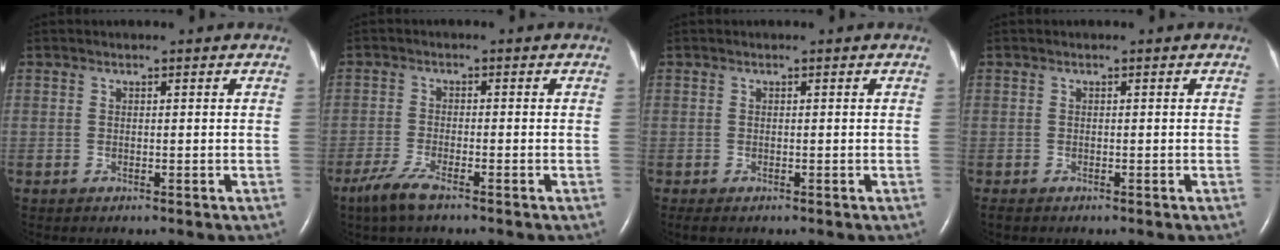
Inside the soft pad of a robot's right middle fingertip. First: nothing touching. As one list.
[{"total": 4.4, "force": [-3.1, 0.6, 3.0], "torque": [-0.076, -0.011, -0.062]}, {"total": 1.0, "force": [-0.7, 0.3, 0.6], "torque": [-0.009, -0.002, -0.009]}, {"total": 0.8, "force": [-0.7, 0.3, 0.4], "torque": [-0.007, -0.002, -0.010]}]